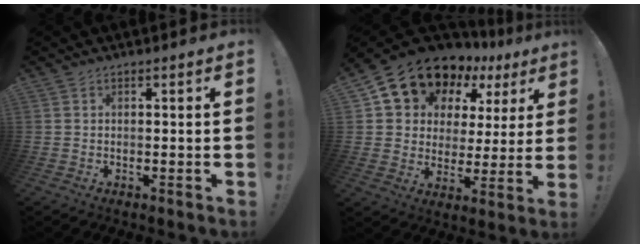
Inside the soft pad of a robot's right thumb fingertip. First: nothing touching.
{"total": 14.2, "force": [10.9, 8.0, 4.1], "torque": [-0.073, -0.088, 0.209]}